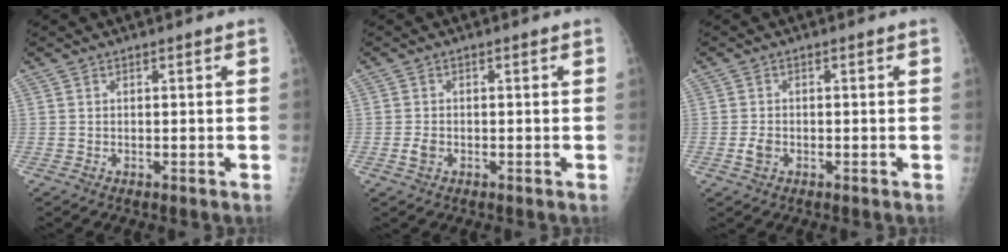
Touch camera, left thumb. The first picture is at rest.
{"total": 1.7, "force": [-0.5, 1.2, 1.1], "torque": [-0.022, 0.000, -0.010]}
{"total": 2.0, "force": [-0.6, 1.4, 1.3], "torque": [-0.027, 0.001, -0.012]}